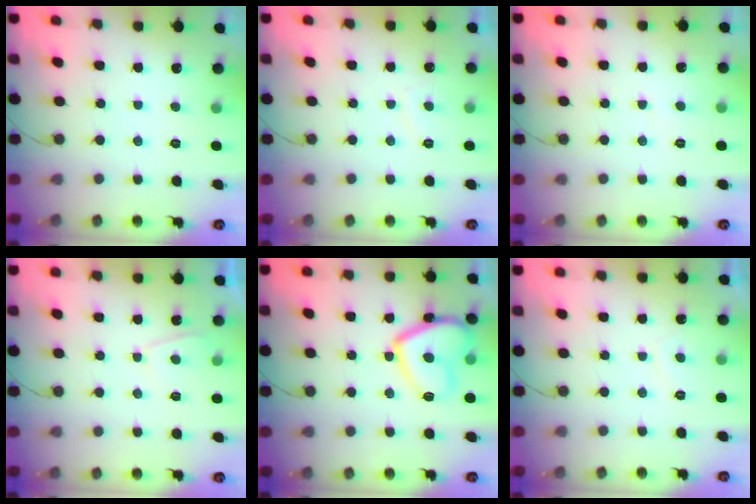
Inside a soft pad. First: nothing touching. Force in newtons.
{"total": 2.5, "press": 2.3, "slide": 0.9}
{"total": 2.9, "press": 2.9, "slide": 0.4}
{"total": 2.5, "press": 2.4, "slide": 0.6}
{"total": 11.5, "press": 11.5, "slide": 0.7}
{"total": 1.7, "press": 1.5, "slide": 0.7}